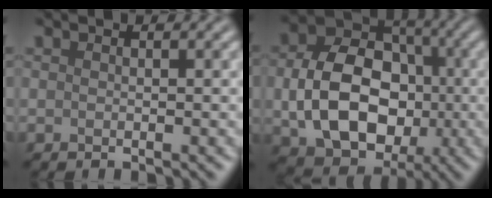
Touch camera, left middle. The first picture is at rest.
{"total": 11.1, "force": [-1.3, 8.2, 7.3], "torque": [-0.141, -0.007, -0.019]}